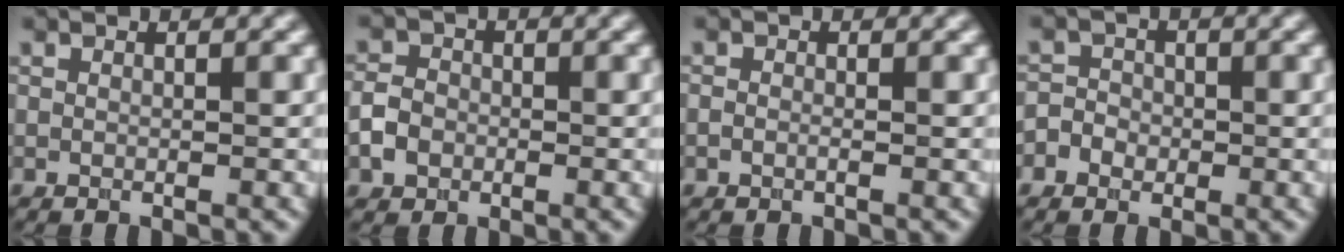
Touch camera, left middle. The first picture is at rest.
{"total": 2.5, "force": [-0.8, 2.0, 1.1], "torque": [-0.020, 0.002, -0.020]}
{"total": 0.6, "force": [-0.3, 0.3, 0.4], "torque": [-0.011, -0.001, -0.006]}
{"total": 2.0, "force": [-0.6, 1.9, 0.6], "torque": [0.009, 0.004, -0.018]}